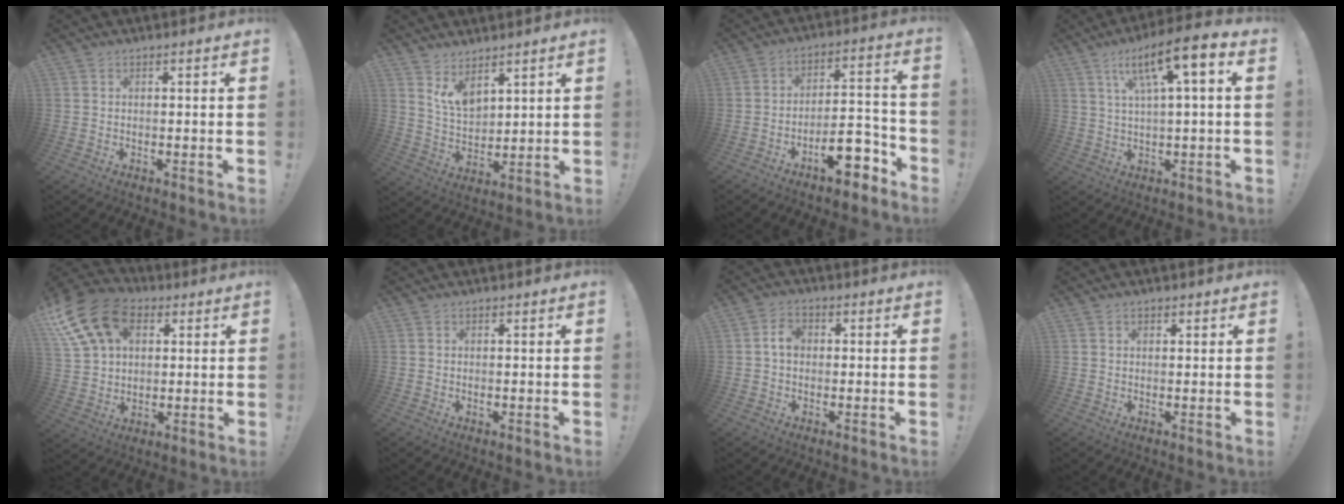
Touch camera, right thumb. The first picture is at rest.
{"total": 8.2, "force": [5.9, 4.3, 3.8], "torque": [-0.084, -0.036, 0.116]}
{"total": 13.3, "force": [-8.5, 5.4, 8.6], "torque": [-0.110, 0.066, -0.138]}
{"total": 12.0, "force": [4.2, 2.0, 11.0], "torque": [-0.179, -0.015, 0.059]}
{"total": 19.4, "force": [7.9, 13.8, 11.2], "torque": [-0.195, -0.027, 0.149]}
{"total": 0.0}
{"total": 4.5, "force": [0.3, 3.3, 3.1], "torque": [-0.051, 0.010, 0.005]}
{"total": 1.2, "force": [0.7, 0.8, 0.5], "torque": [0.002, -0.002, 0.012]}